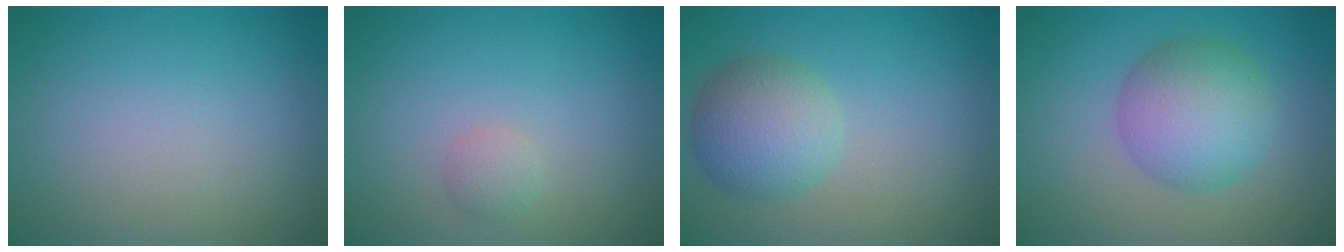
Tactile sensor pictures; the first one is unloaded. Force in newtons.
{"total": 1.1, "press": 1.1, "slide": 0.0}
{"total": 4.8, "press": 4.8, "slide": 0.2}
{"total": 6.0, "press": 6.0, "slide": 0.1}